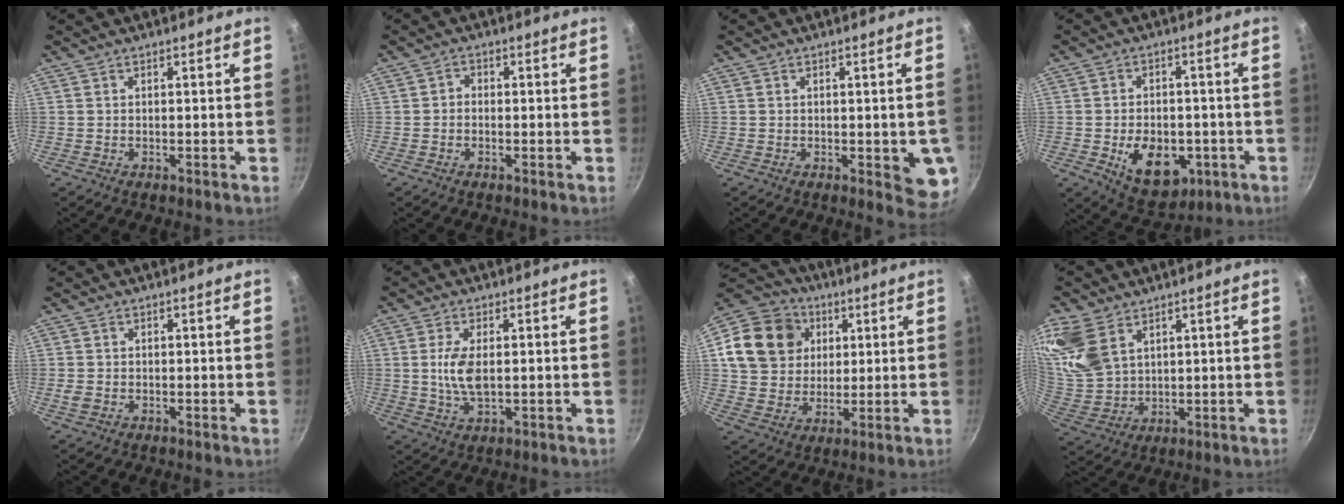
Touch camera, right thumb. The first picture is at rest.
{"total": 1.5, "force": [-0.4, 1.2, 0.7], "torque": [-0.011, 0.008, -0.011]}
{"total": 6.8, "force": [-1.0, 2.8, 6.1], "torque": [-0.050, -0.004, -0.009]}
{"total": 12.3, "force": [-3.4, 8.3, 8.4], "torque": [-0.096, 0.004, -0.036]}
{"total": 1.6, "force": [-0.5, 1.3, 0.9], "torque": [-0.017, 0.001, -0.010]}
{"total": 6.4, "force": [0.4, 3.0, 5.6], "torque": [-0.115, -0.003, 0.008]}
{"total": 16.9, "force": [4.6, 14.5, 7.4], "torque": [-0.126, 0.018, 0.081]}
{"total": 13.9, "force": [7.1, 9.1, 7.7], "torque": [-0.163, -0.011, 0.160]}